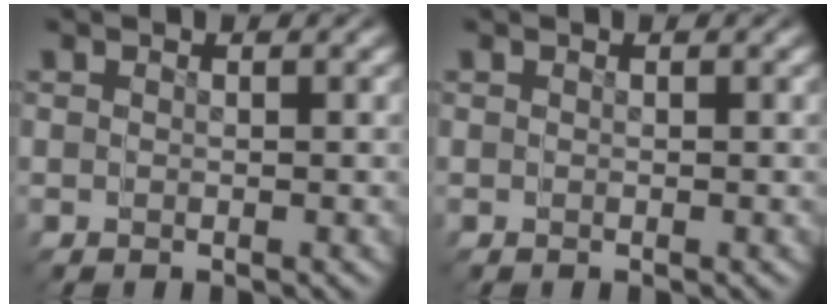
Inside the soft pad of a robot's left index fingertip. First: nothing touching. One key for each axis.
{"total": 0.0}